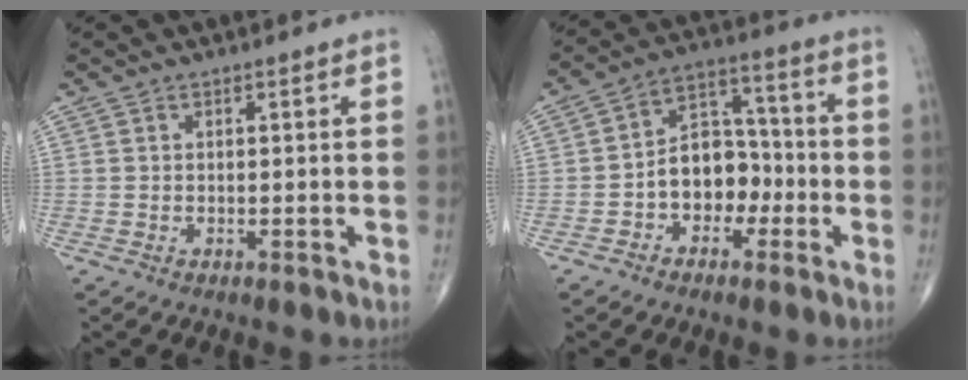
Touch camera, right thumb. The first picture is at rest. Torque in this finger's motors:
{"motor_torque": [-0.17, 0.33, 0.08, -0.26, 0.06]}